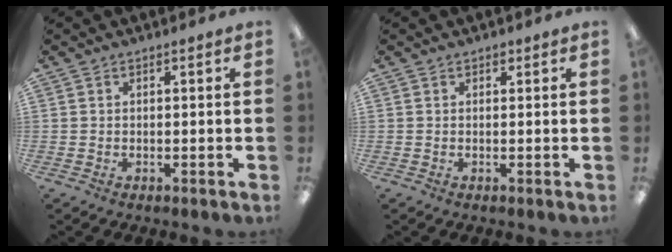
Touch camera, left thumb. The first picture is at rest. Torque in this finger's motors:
{"motor_torque": [0.14, -0.01, -0.02, 0.03, -0.03]}